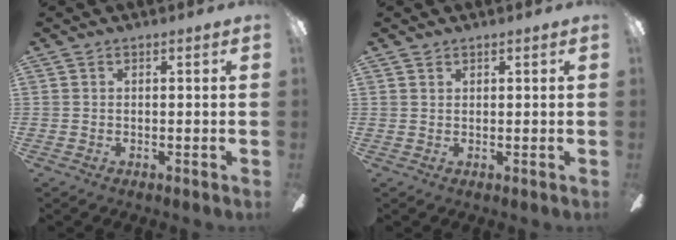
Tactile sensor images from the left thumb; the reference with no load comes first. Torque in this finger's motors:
{"motor_torque": [0.04, -0.14, -0.21, -0.01, -0.02]}